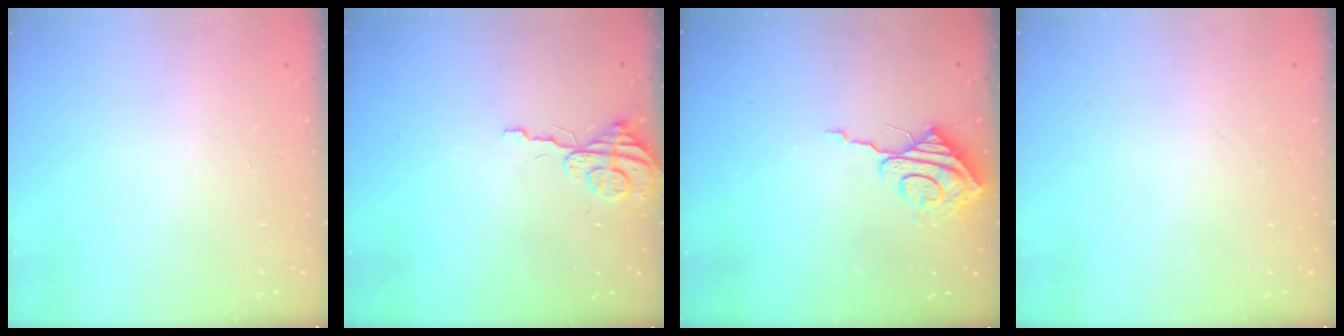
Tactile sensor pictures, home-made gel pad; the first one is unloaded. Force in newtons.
{"total": 3.7, "press": 3.7, "slide": 0.4}
{"total": 8.6, "press": 8.5, "slide": 0.5}
{"total": 0.0}